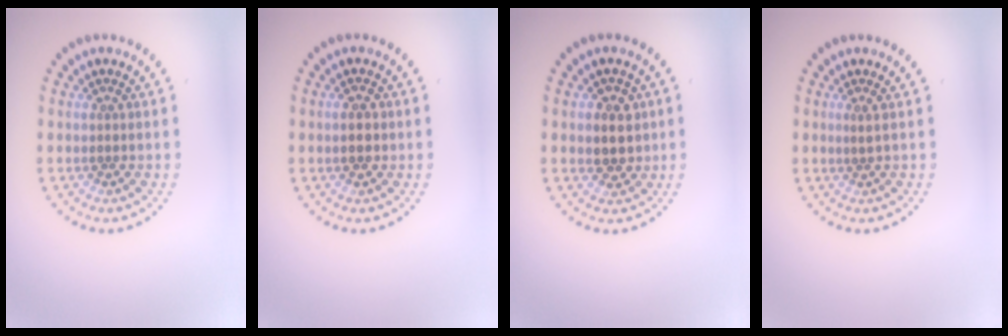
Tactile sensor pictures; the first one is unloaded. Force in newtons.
{"total": 2.1, "press": 2.1, "slide": 0.1}
{"total": 2.8, "press": 2.7, "slide": 0.8}
{"total": 0.6, "press": 0.2, "slide": 0.6}